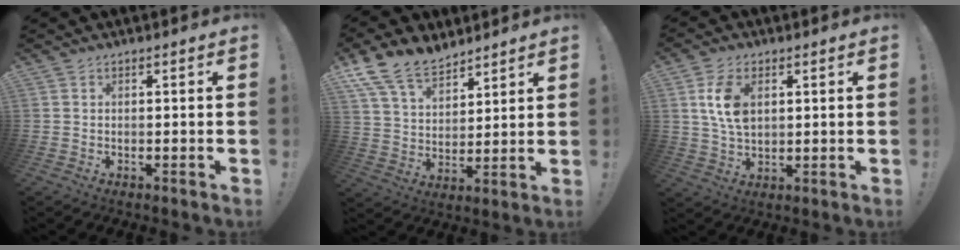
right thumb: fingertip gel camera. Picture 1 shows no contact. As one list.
[{"total": 13.9, "force": [10.7, 7.1, 5.4], "torque": [-0.107, -0.064, 0.204]}, {"total": 9.6, "force": [2.7, 6.1, 6.9], "torque": [-0.130, 0.001, 0.052]}]